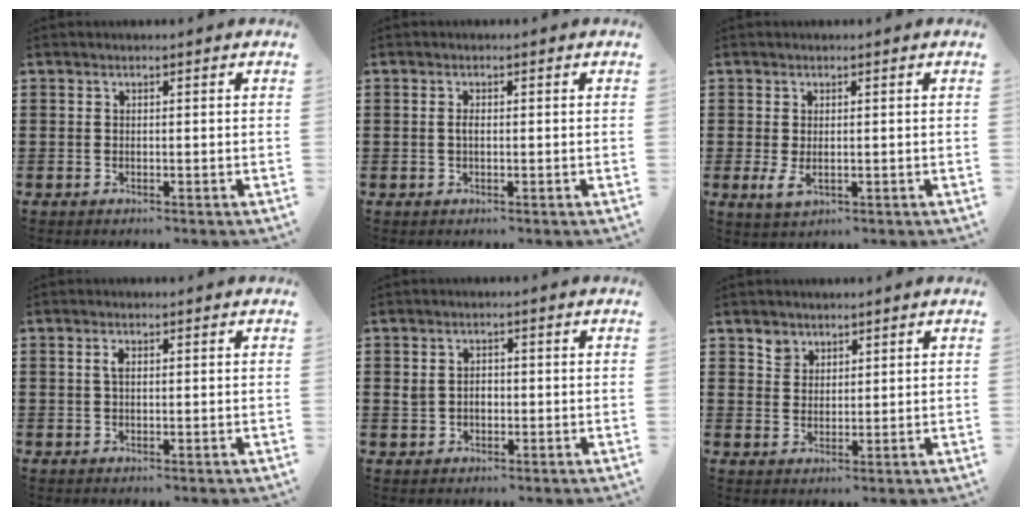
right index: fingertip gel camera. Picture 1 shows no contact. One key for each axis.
{"total": 1.2, "fx": -0.1, "fy": 0.5, "fz": 1.1, "tx": -0.022, "ty": 0.000, "tz": -0.002}
{"total": 2.3, "fx": -0.1, "fy": 1.1, "fz": 2.0, "tx": -0.046, "ty": 0.000, "tz": -0.003}
{"total": 1.7, "fx": 0.4, "fy": 0.8, "fz": 1.5, "tx": -0.031, "ty": 0.006, "tz": 0.006}
{"total": 2.3, "fx": -0.1, "fy": 1.8, "fz": 1.4, "tx": -0.031, "ty": 0.008, "tz": -0.004}
{"total": 3.1, "fx": 2.2, "fy": 2.2, "fz": 0.1, "tx": -0.004, "ty": 0.004, "tz": 0.041}